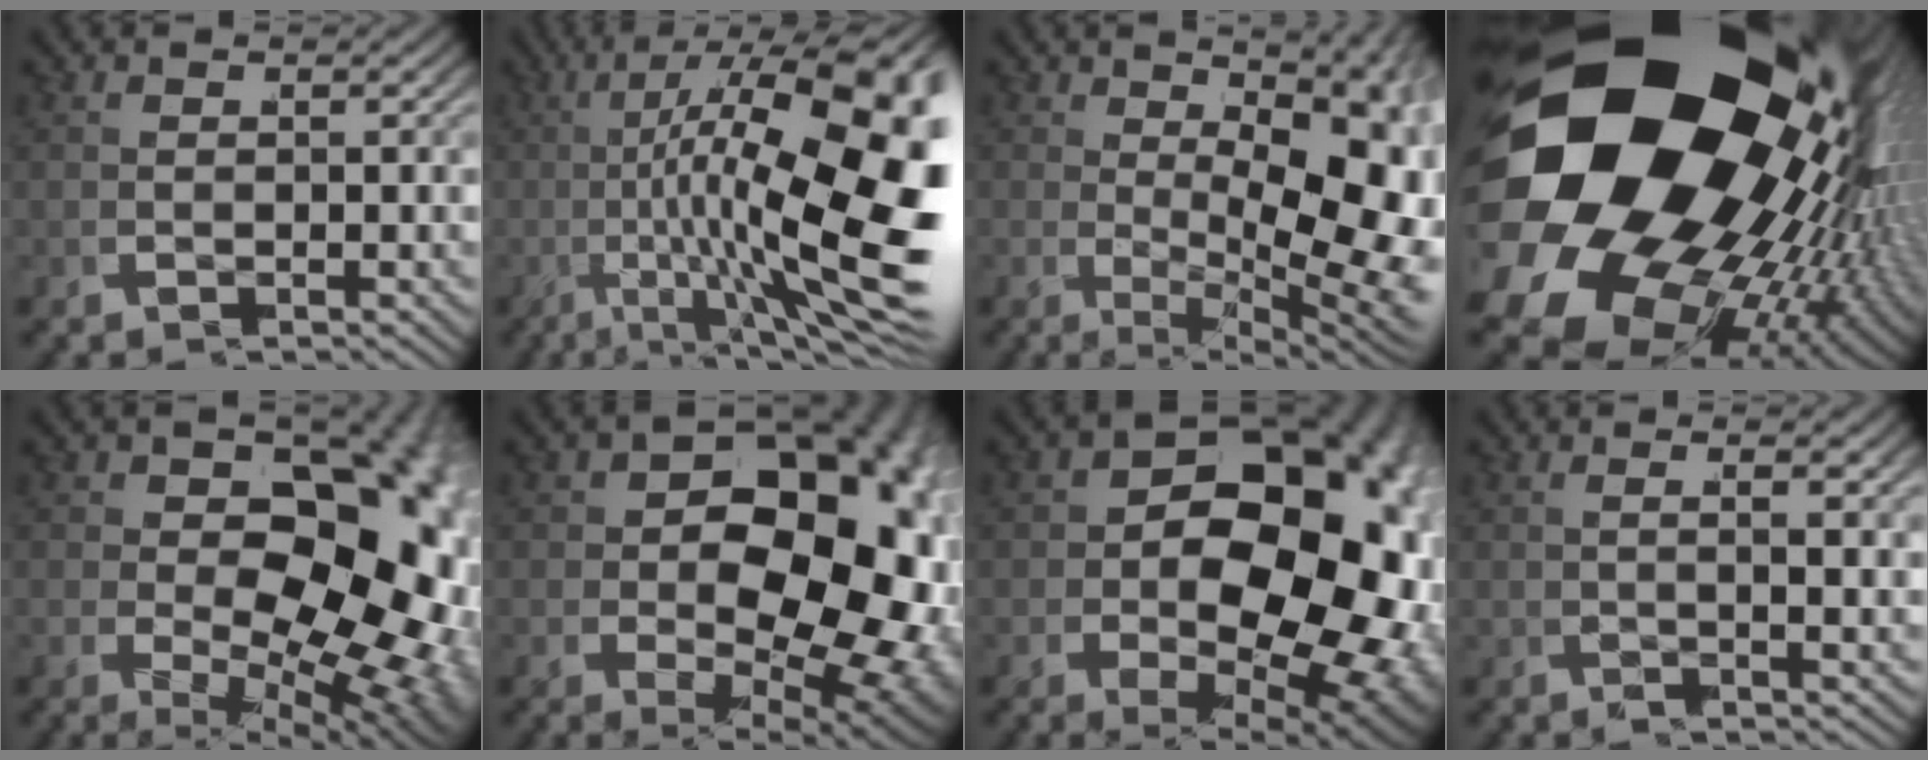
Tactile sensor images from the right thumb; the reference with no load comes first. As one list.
[{"total": 20.1, "force": [1.4, 9.6, 17.6], "torque": [-0.263, -0.042, 0.044]}, {"total": 10.5, "force": [-0.6, 5.4, 9.0], "torque": [-0.150, -0.058, 0.028]}, {"total": 42.9, "force": [-1.2, 29.9, 30.8], "torque": [-0.485, -0.058, -0.018]}, {"total": 18.5, "force": [-1.3, 11.7, 14.2], "torque": [-0.216, -0.071, 0.017]}, {"total": 20.6, "force": [-0.3, 13.3, 15.7], "torque": [-0.231, -0.058, 0.026]}, {"total": 22.8, "force": [-0.4, 14.4, 17.6], "torque": [-0.255, -0.060, 0.023]}, {"total": 1.5, "force": [0.4, -0.2, 1.4], "torque": [-0.034, 0.001, 0.011]}]